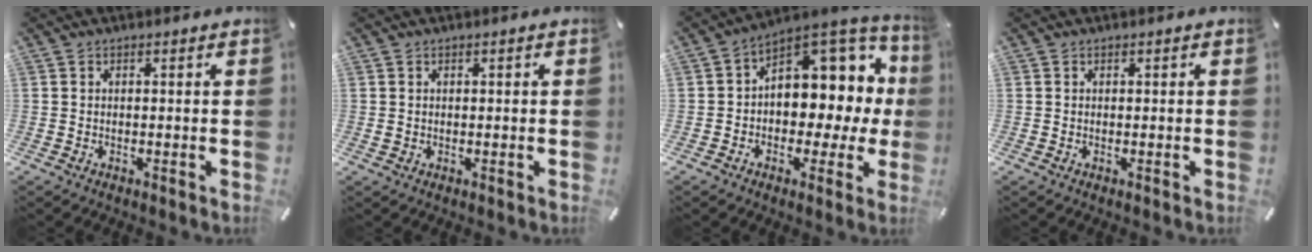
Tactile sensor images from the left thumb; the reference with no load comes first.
{"total": 0.9, "force": [-0.1, 0.8, 0.4], "torque": [-0.008, 0.004, -0.002]}
{"total": 9.8, "force": [3.2, 7.6, 5.3], "torque": [-0.053, -0.052, 0.057]}
{"total": 0.0}